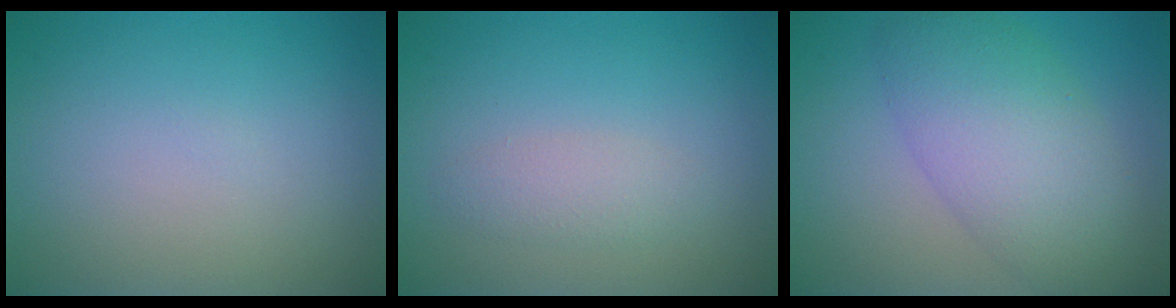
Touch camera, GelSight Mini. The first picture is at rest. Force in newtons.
{"total": 1.6, "press": 1.6, "slide": 0.2}
{"total": 7.4, "press": 7.4, "slide": 0.5}